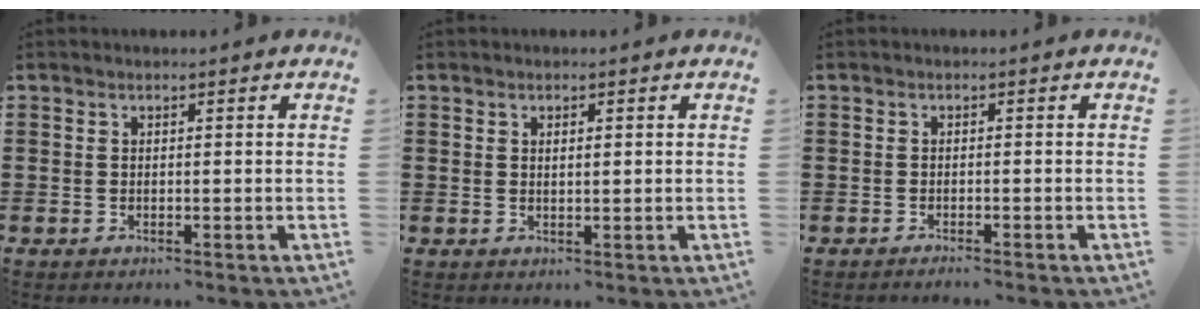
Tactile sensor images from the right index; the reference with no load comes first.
{"total": 0.9, "force": [0.3, 0.2, 0.8], "torque": [-0.016, -0.001, 0.006]}
{"total": 0.9, "force": [-0.9, -0.2, 0.2], "torque": [-0.005, -0.004, -0.017]}